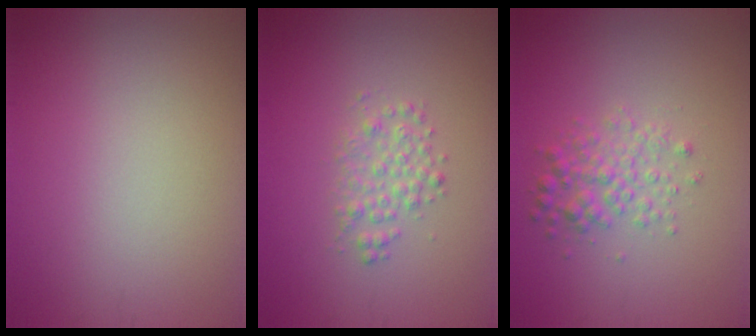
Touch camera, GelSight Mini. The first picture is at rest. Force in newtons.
{"total": 2.0, "press": 2.0, "slide": 0.0}
{"total": 2.5, "press": 2.5, "slide": 0.0}